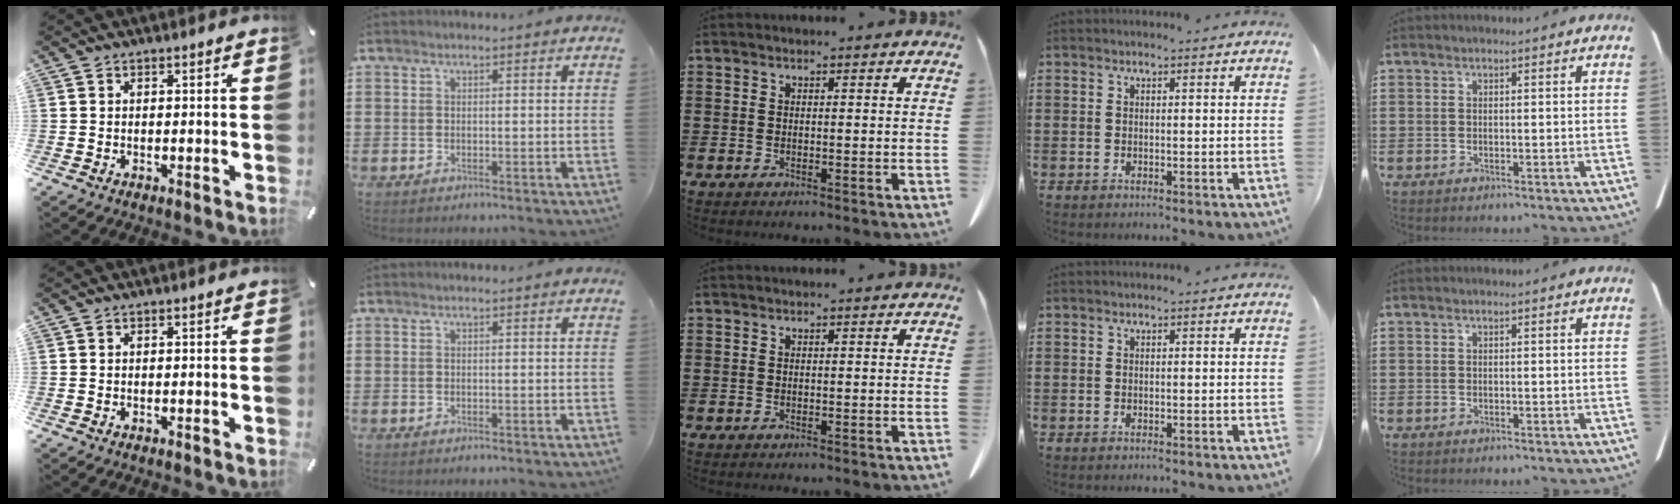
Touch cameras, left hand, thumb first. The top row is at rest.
{}